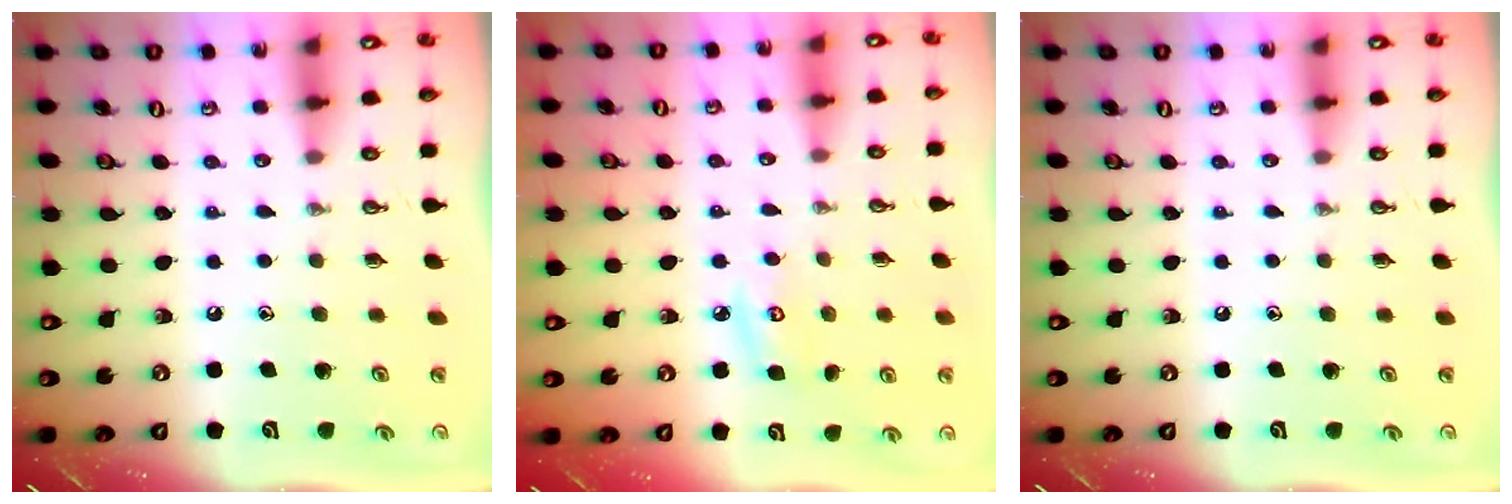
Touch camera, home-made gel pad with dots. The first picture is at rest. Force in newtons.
{"total": 6.3, "press": 6.3, "slide": 0.5}
{"total": 0.0}